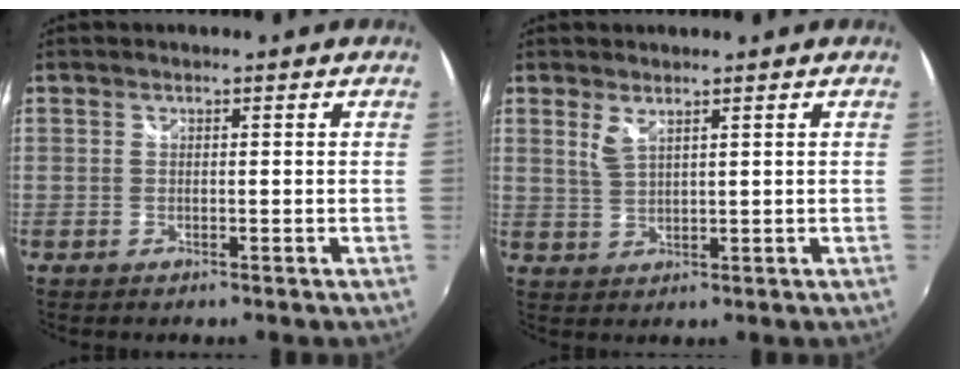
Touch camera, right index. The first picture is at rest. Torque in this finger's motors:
{"motor_torque": [0.09, 0.08, 0.06, 0.04]}